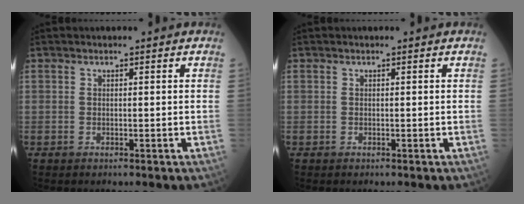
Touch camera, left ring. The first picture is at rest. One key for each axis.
{"total": 0.0}